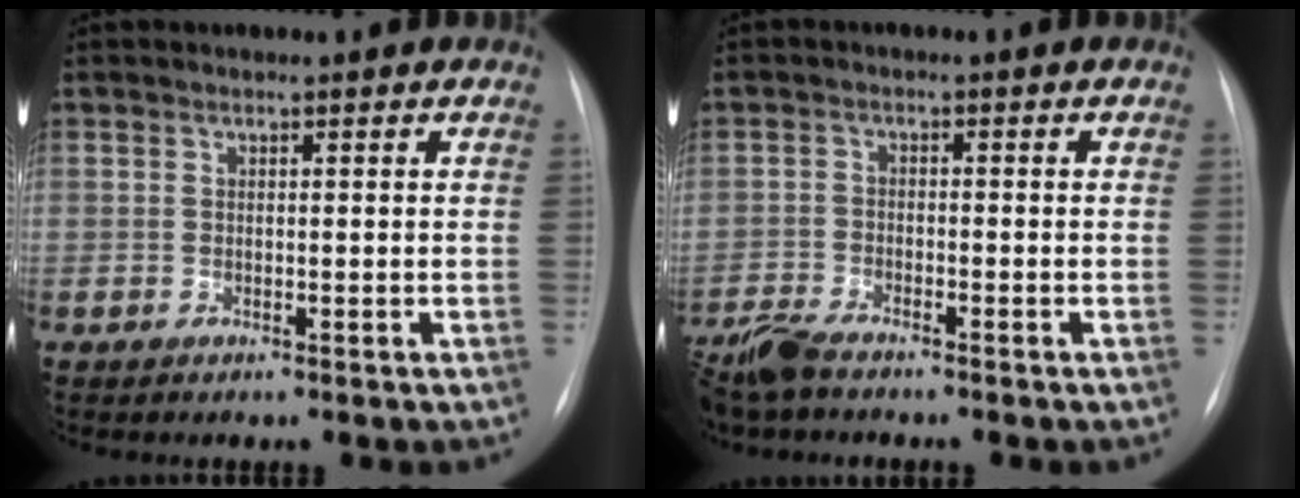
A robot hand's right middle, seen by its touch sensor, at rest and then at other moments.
{"total": 5.4, "force": [-4.7, 1.1, 2.4], "torque": [-0.052, -0.017, -0.091]}